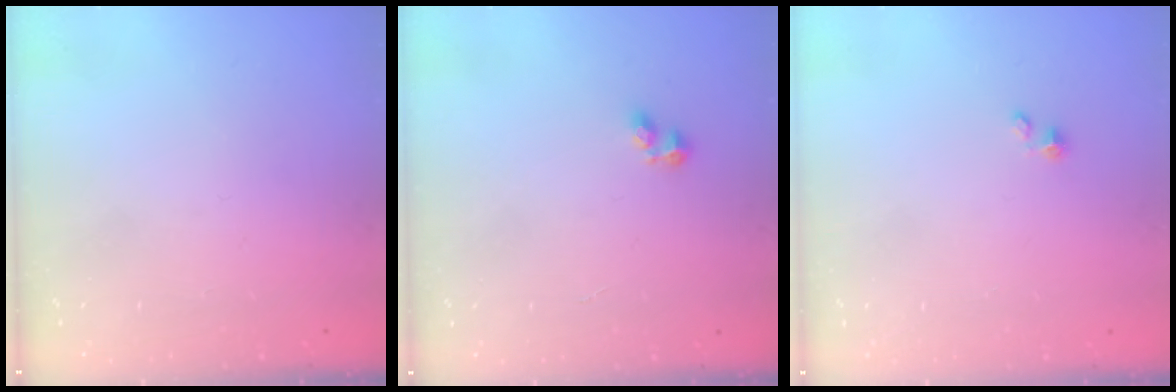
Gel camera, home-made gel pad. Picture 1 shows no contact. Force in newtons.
{"total": 2.2, "press": 2.1, "slide": 0.6}
{"total": 1.5, "press": 1.5, "slide": 0.0}